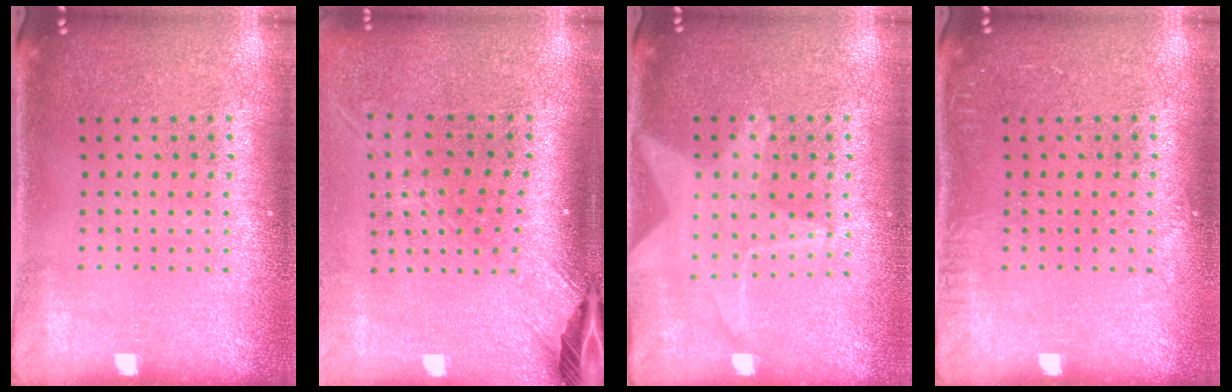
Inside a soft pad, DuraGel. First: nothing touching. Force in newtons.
{"total": 2.6, "press": 1.8, "slide": 1.8}
{"total": 1.6, "press": 1.5, "slide": 0.6}
{"total": 0.8, "press": 0.8, "slide": 0.0}